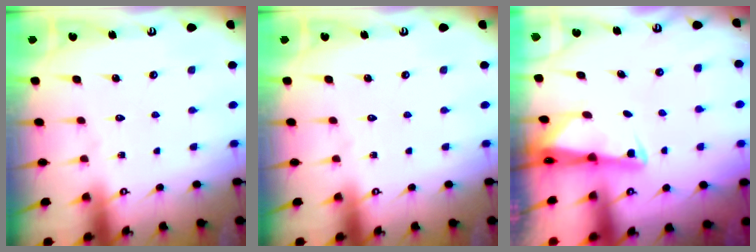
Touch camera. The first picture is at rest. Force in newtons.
{"total": 0.0}
{"total": 1.8, "press": 1.7, "slide": 0.4}